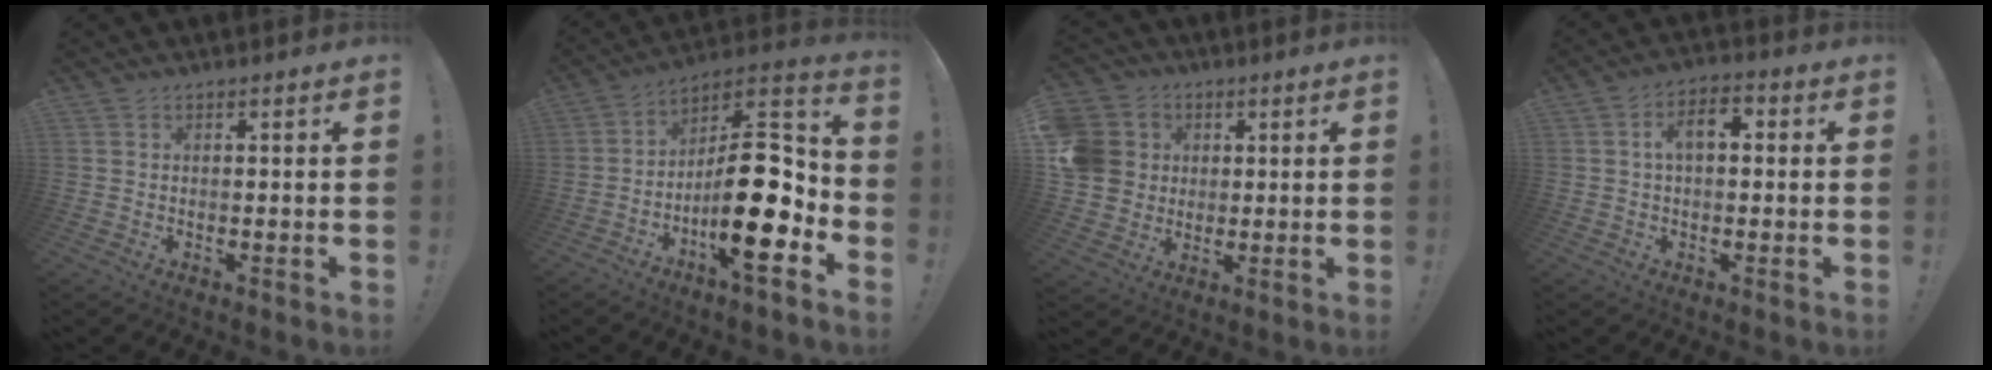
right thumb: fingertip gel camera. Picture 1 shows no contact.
{"total": 21.6, "force": [-5.2, 8.0, 19.4], "torque": [-0.306, 0.027, -0.079]}
{"total": 12.2, "force": [2.0, 11.1, 4.7], "torque": [-0.085, 0.006, 0.047]}
{"total": 6.8, "force": [0.9, 4.0, 5.5], "torque": [-0.079, 0.010, 0.012]}